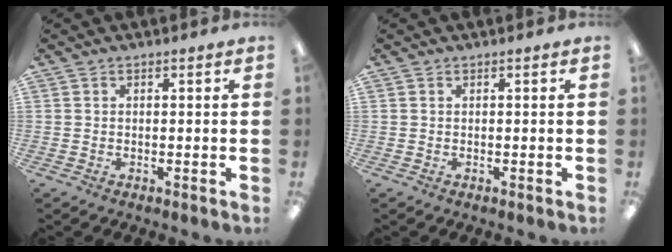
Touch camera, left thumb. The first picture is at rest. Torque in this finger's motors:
{"motor_torque": [0.00, 0.00, 0.01, -0.01, 0.00]}